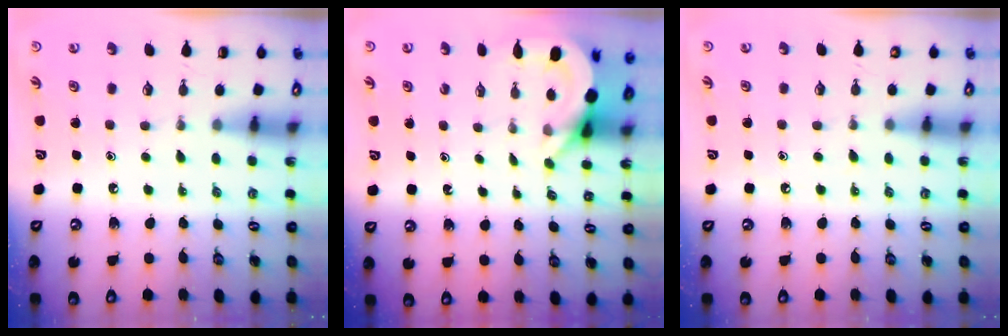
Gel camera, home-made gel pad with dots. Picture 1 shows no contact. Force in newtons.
{"total": 4.7, "press": 4.7, "slide": 0.2}
{"total": 4.9, "press": 4.9, "slide": 0.7}